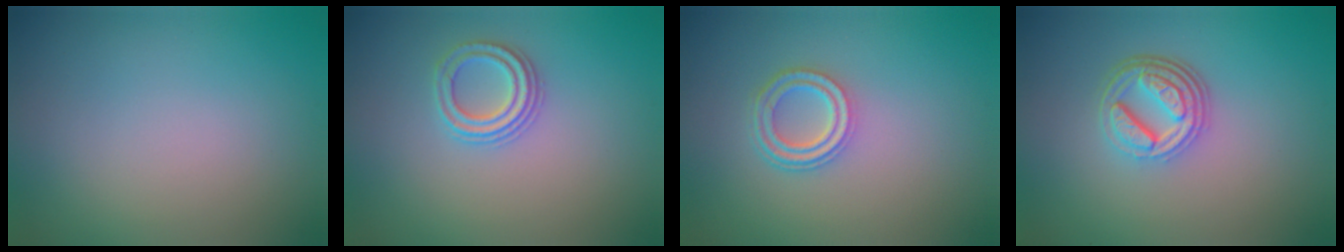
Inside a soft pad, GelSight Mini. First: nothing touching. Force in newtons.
{"total": 2.3, "press": 2.2, "slide": 0.6}
{"total": 3.4, "press": 2.6, "slide": 2.2}
{"total": 4.8, "press": 3.5, "slide": 3.4}